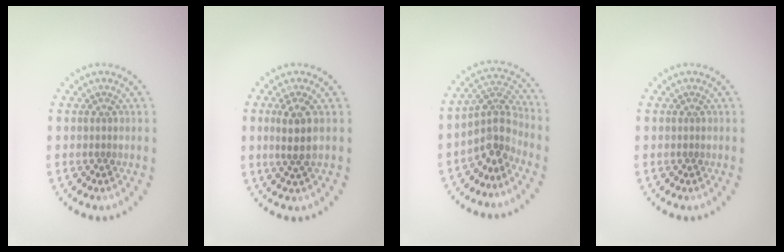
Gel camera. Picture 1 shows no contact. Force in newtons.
{"total": 2.5, "press": 2.2, "slide": 1.1}
{"total": 3.7, "press": 2.7, "slide": 2.5}
{"total": 0.0}